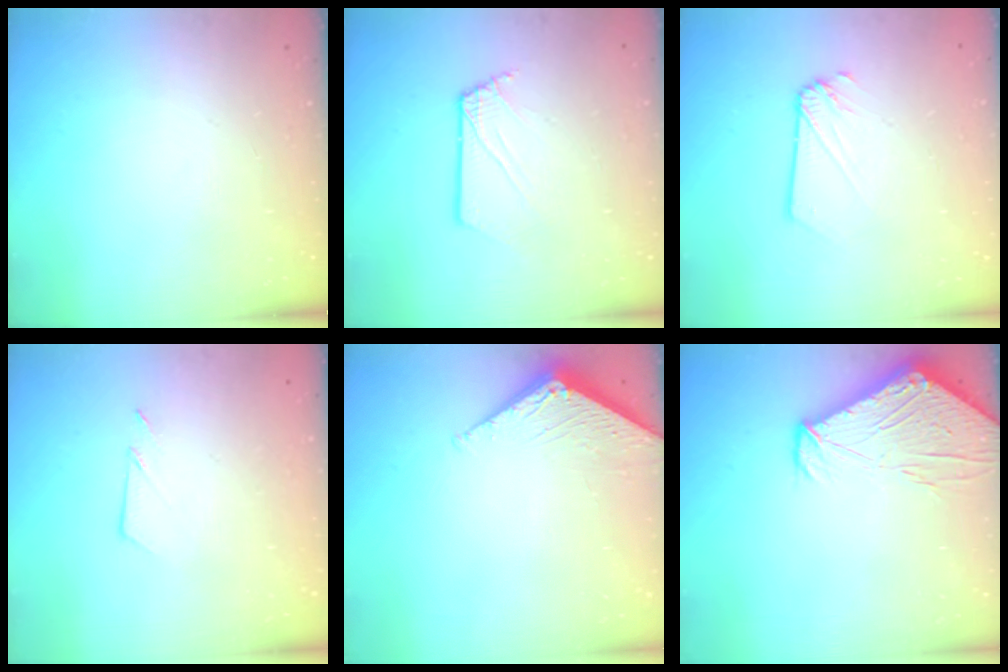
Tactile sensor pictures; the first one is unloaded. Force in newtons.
{"total": 2.6, "press": 2.6, "slide": 0.3}
{"total": 2.1, "press": 2.1, "slide": 0.3}
{"total": 4.2, "press": 4.2, "slide": 0.5}
{"total": 4.0, "press": 4.0, "slide": 0.5}
{"total": 12.8, "press": 12.7, "slide": 1.6}